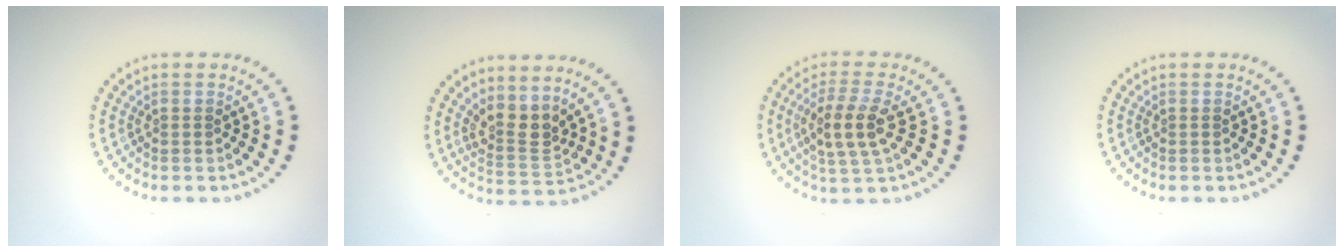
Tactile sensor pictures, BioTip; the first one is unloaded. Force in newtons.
{"total": 3.0, "press": 2.3, "slide": 1.8}
{"total": 3.9, "press": 3.6, "slide": 1.5}
{"total": 0.0}